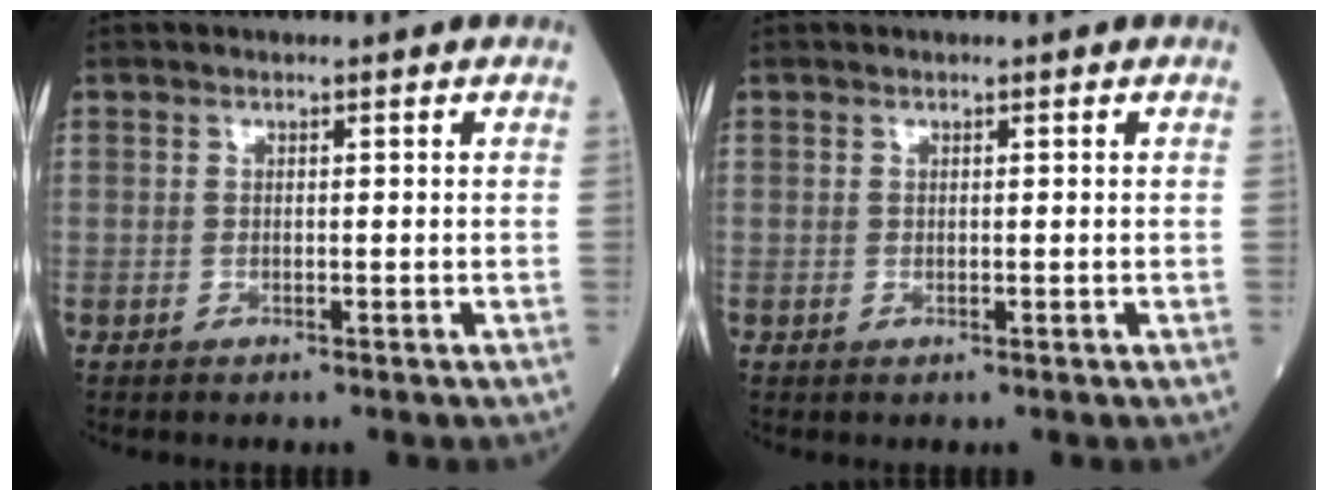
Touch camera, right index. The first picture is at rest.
{"total": 0.0}